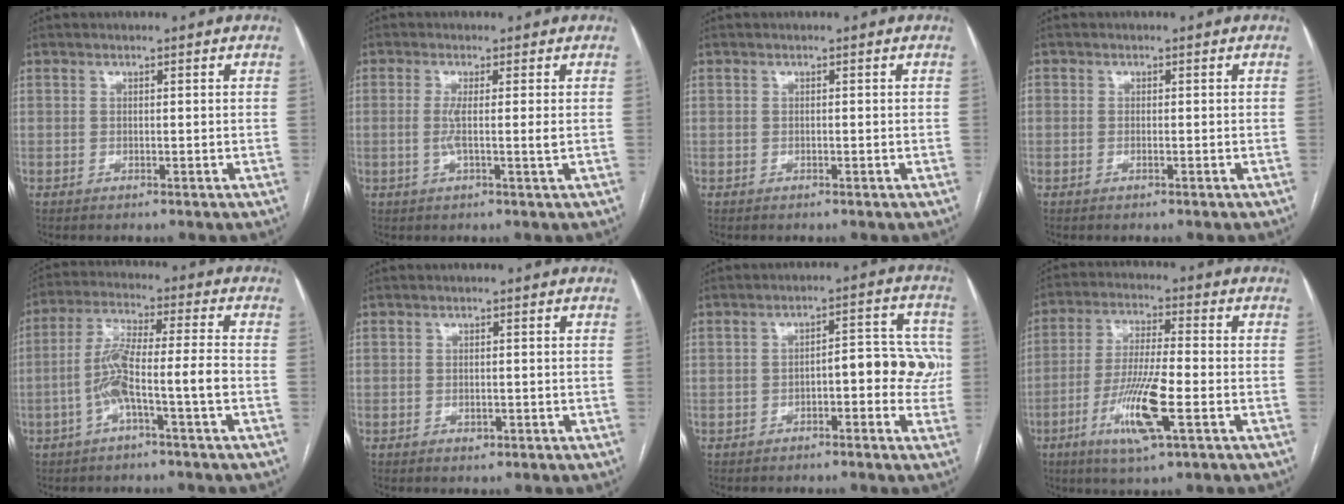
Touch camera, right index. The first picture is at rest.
{"total": 3.1, "force": [-0.1, -0.4, 3.1], "torque": [-0.063, -0.002, -0.002]}
{"total": 0.0}
{"total": 0.6, "force": [-0.3, 0.2, 0.4], "torque": [-0.006, 0.001, -0.006]}
{"total": 8.4, "force": [-3.1, -0.1, 7.8], "torque": [-0.157, 0.025, -0.058]}
{"total": 1.4, "force": [-0.6, 1.0, 0.8], "torque": [-0.012, 0.001, -0.003]}
{"total": 7.8, "force": [-1.4, 3.0, 7.0], "torque": [-0.080, 0.037, -0.018]}
{"total": 10.9, "force": [-4.2, 0.7, 10.0], "torque": [-0.197, -0.016, -0.079]}